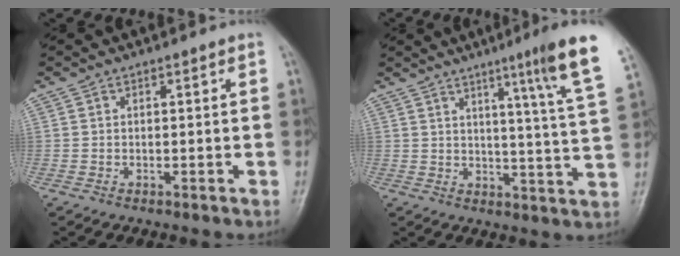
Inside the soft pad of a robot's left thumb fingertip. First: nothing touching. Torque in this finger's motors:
{"motor_torque": [1.27, 1.18, 1.57, -1.20, 0.10]}